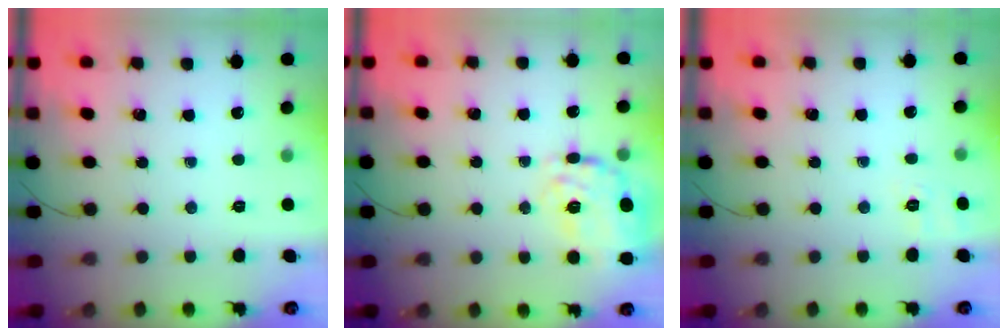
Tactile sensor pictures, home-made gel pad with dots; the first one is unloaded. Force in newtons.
{"total": 22.5, "press": 22.3, "slide": 2.8}
{"total": 2.7, "press": 2.0, "slide": 1.8}